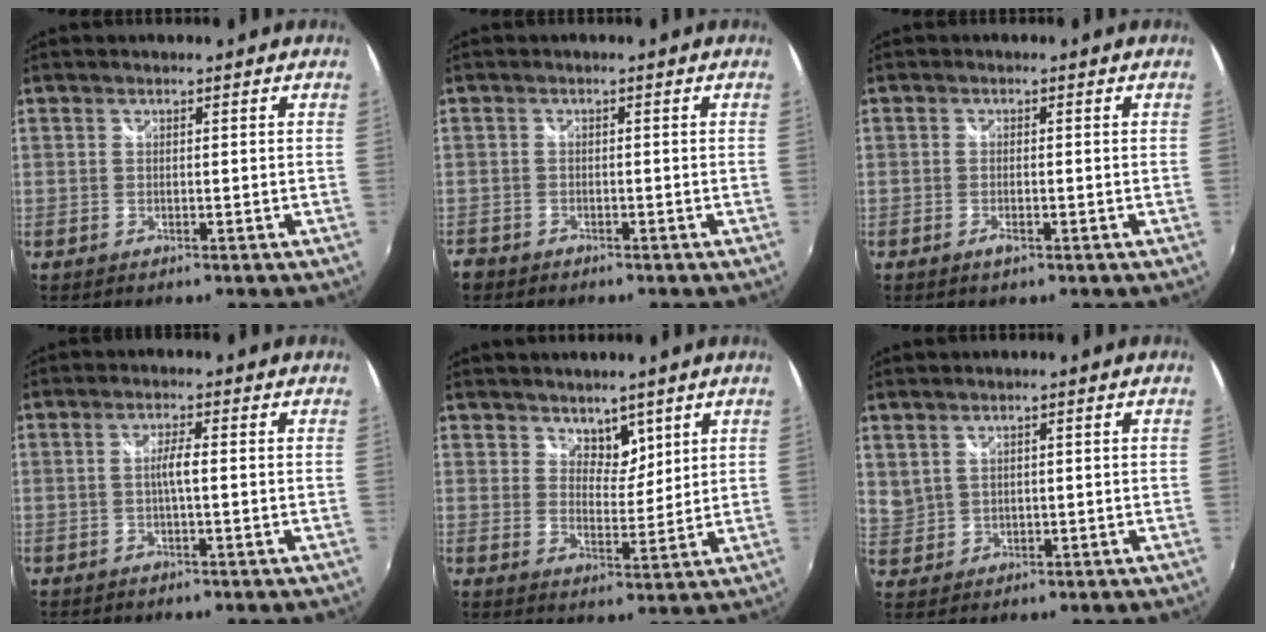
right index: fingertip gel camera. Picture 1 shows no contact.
{"total": 2.8, "force": [-2.2, 1.7, 0.2], "torque": [-0.015, -0.002, -0.046]}
{"total": 1.7, "force": [-0.8, 0.6, 1.3], "torque": [-0.026, -0.003, -0.014]}
{"total": 2.5, "force": [-0.3, -0.1, 2.5], "torque": [-0.047, 0.002, -0.007]}
{"total": 4.6, "force": [3.4, 2.8, 1.4], "torque": [-0.011, -0.002, 0.059]}
{"total": 5.3, "force": [2.6, 4.0, 2.2], "torque": [-0.045, 0.007, 0.065]}